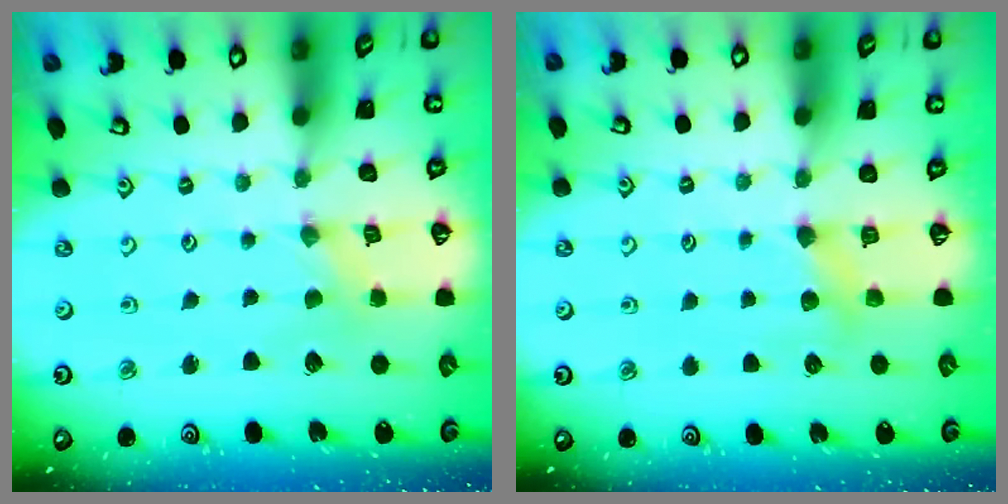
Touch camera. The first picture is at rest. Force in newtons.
{"total": 3.6, "press": 3.6, "slide": 0.5}